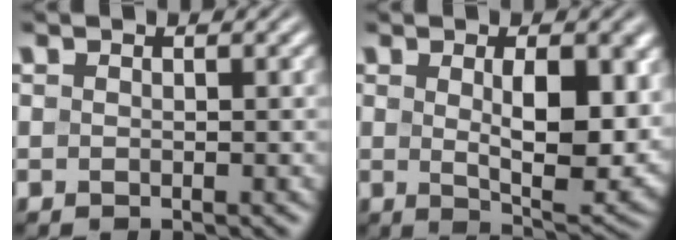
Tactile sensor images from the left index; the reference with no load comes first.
{"total": 8.1, "force": [1.1, 3.3, 7.3], "torque": [-0.113, -0.016, 0.028]}